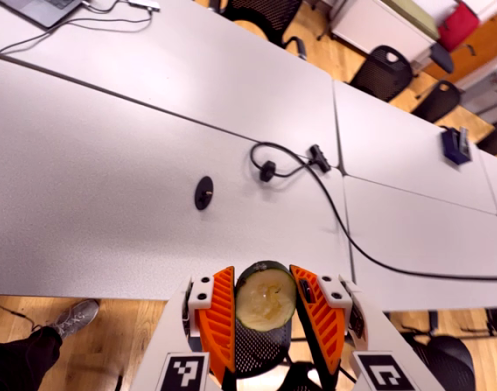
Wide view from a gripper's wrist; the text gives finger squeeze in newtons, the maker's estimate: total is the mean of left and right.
{"total": 4.2, "left": 4.5, "right": 4.0}